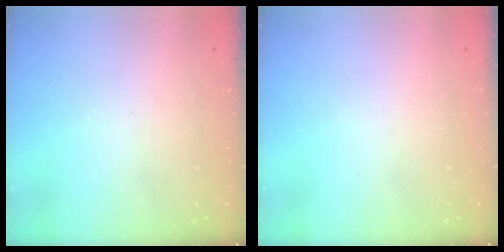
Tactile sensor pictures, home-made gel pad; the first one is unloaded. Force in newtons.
{"total": 0.0}